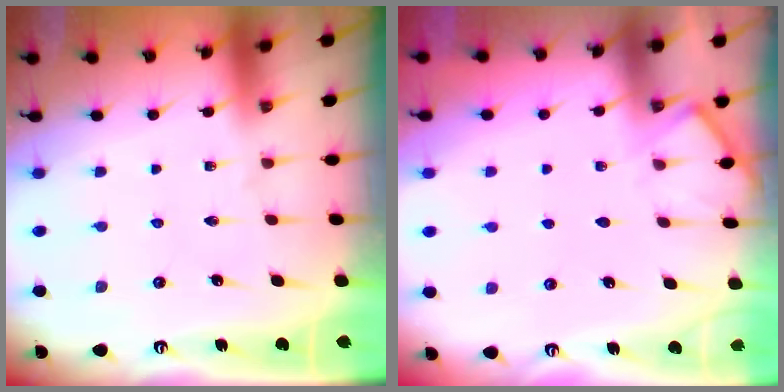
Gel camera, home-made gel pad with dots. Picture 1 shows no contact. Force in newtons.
{"total": 4.7, "press": 4.7, "slide": 0.6}